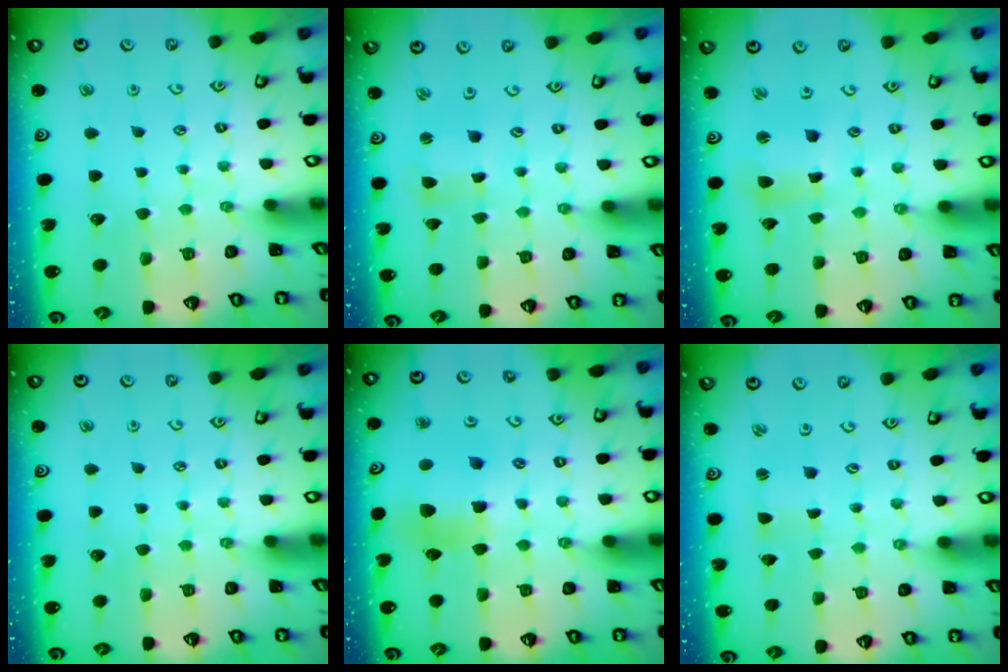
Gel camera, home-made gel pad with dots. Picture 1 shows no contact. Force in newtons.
{"total": 1.7, "press": 1.7, "slide": 0.3}
{"total": 5.1, "press": 5.0, "slide": 0.7}
{"total": 0.0}
{"total": 8.6, "press": 8.6, "slide": 1.0}
{"total": 0.5, "press": 0.5, "slide": 0.1}